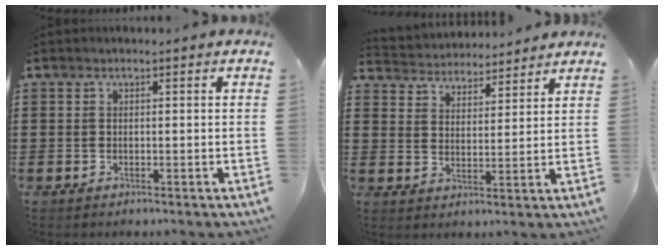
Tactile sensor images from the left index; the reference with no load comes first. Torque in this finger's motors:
{"motor_torque": [1.26, -0.88, 0.21, 0.07]}